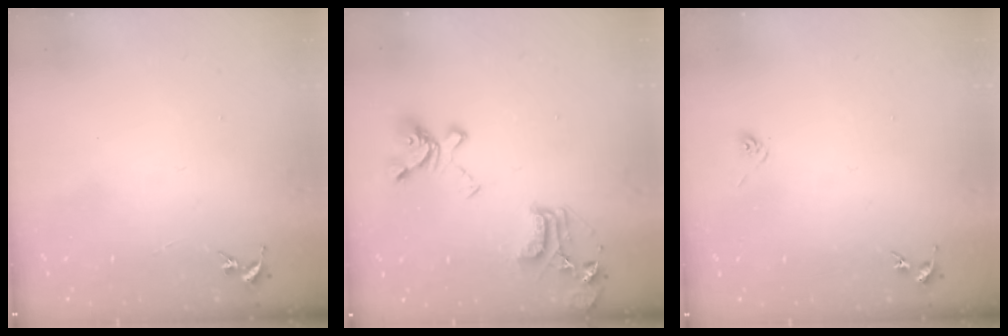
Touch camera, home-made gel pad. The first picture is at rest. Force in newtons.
{"total": 18.9, "press": 18.8, "slide": 1.9}
{"total": 3.1, "press": 2.7, "slide": 1.4}